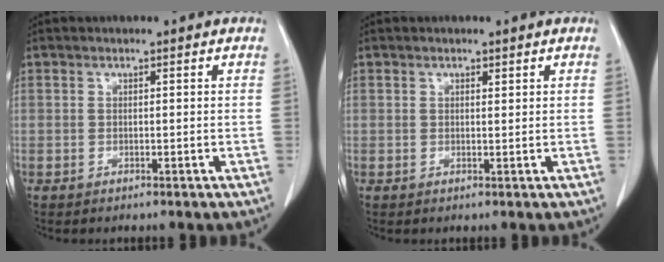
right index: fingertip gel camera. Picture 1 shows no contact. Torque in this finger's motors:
{"motor_torque": [-0.14, 0.04, 0.01, -0.01]}